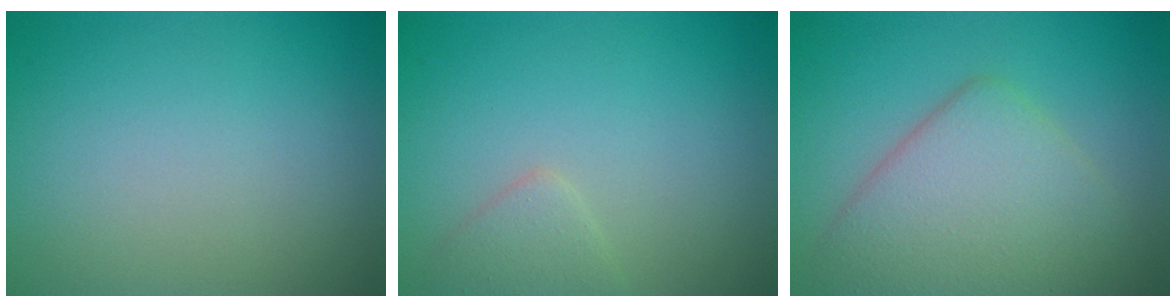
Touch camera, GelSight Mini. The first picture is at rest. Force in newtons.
{"total": 1.6, "press": 1.6, "slide": 0.1}
{"total": 6.3, "press": 6.3, "slide": 0.2}